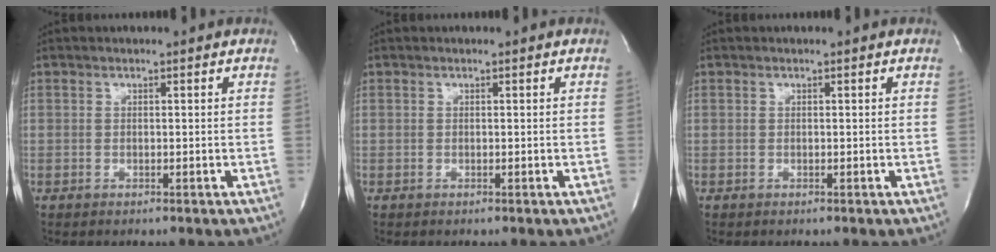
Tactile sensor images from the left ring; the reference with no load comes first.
{"total": 0.0}
{"total": 0.0}